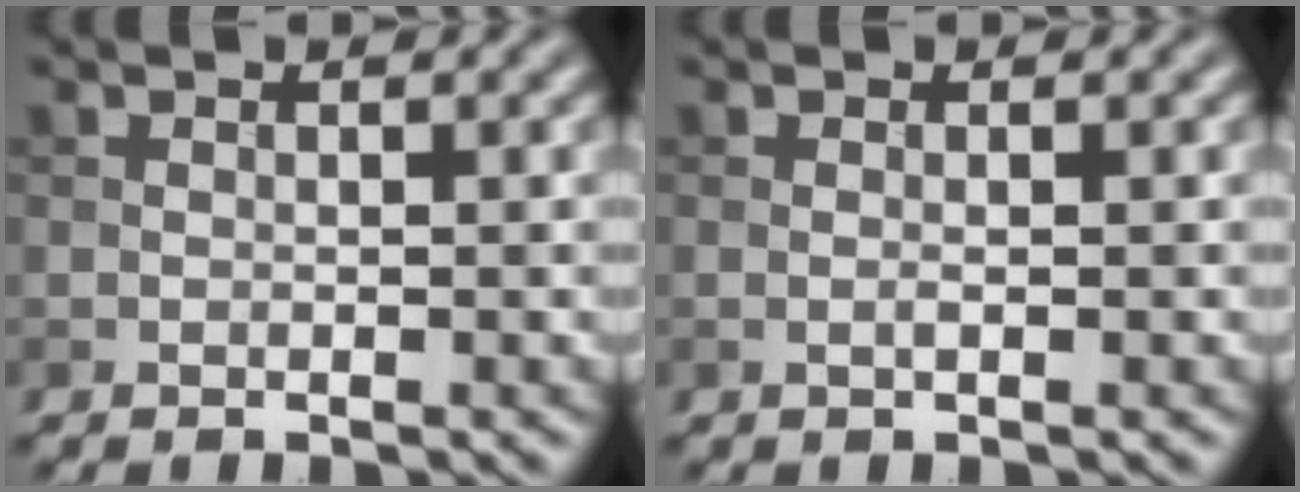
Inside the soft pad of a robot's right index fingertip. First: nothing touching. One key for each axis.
{"total": 0.5, "fx": -0.1, "fy": 0.1, "fz": 0.5, "tx": -0.013, "ty": -0.002, "tz": -0.002}